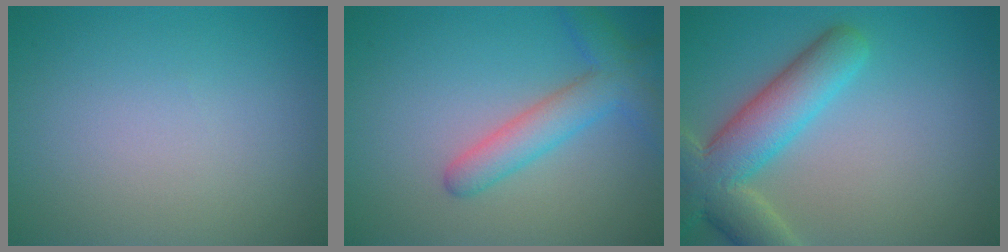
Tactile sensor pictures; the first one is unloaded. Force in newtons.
{"total": 4.0, "press": 4.0, "slide": 0.3}
{"total": 7.5, "press": 7.4, "slide": 0.6}